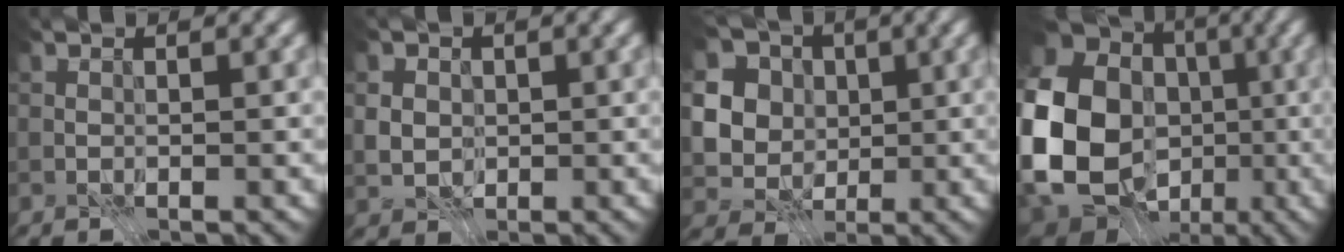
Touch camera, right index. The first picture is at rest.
{"total": 3.2, "force": [0.3, 2.8, 1.4], "torque": [-0.033, 0.004, 0.002]}
{"total": 9.3, "force": [1.0, 8.4, 4.0], "torque": [-0.089, 0.013, -0.010]}
{"total": 21.9, "force": [-2.1, 19.3, 10.1], "torque": [-0.225, -0.008, -0.080]}